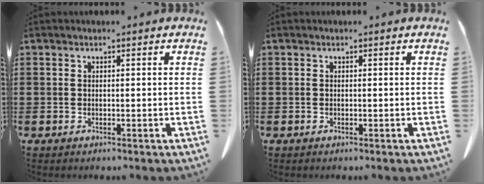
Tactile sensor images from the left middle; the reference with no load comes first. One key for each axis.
{"total": 0.0}